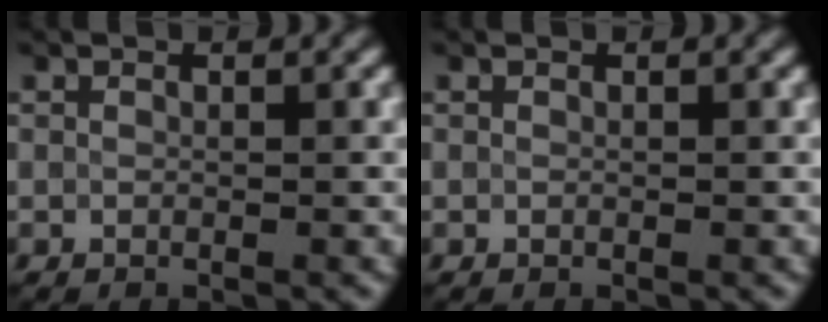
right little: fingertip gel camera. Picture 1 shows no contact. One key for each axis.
{"total": 0.0}